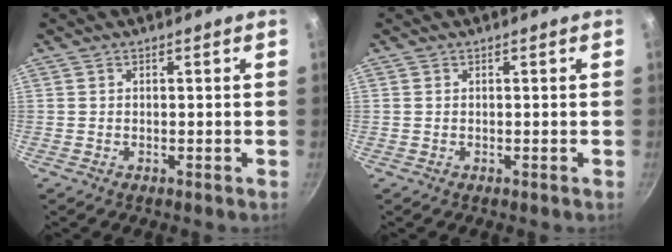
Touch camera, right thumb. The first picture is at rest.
{"total": 0.0}